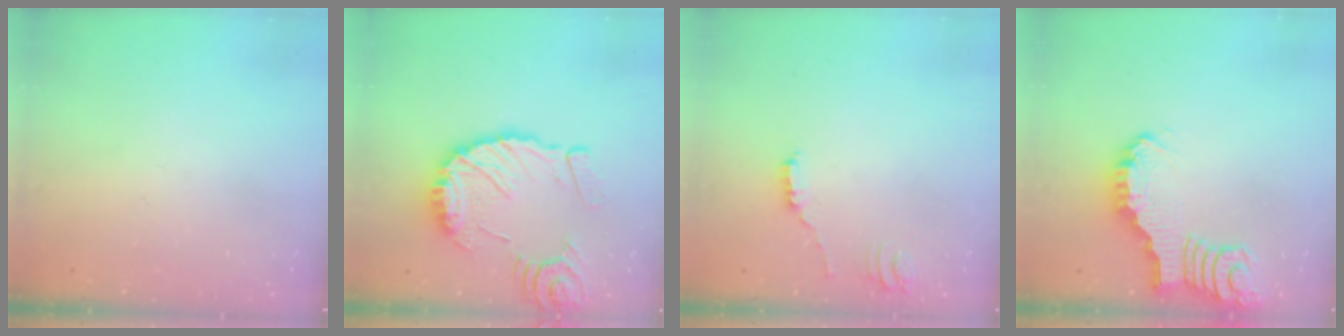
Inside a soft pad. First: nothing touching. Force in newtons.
{"total": 14.0, "press": 13.9, "slide": 1.3}
{"total": 2.5, "press": 2.5, "slide": 0.2}
{"total": 2.7, "press": 2.7, "slide": 0.4}